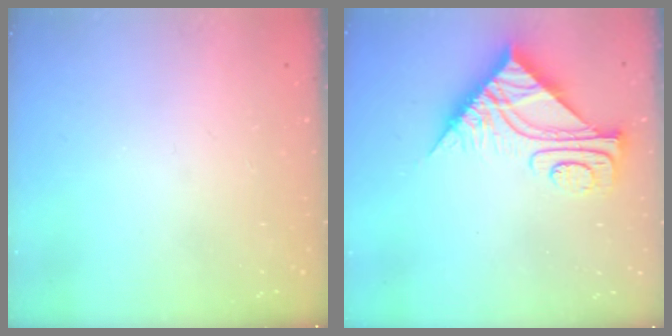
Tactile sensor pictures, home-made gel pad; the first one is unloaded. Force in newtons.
{"total": 9.0, "press": 9.0, "slide": 0.9}